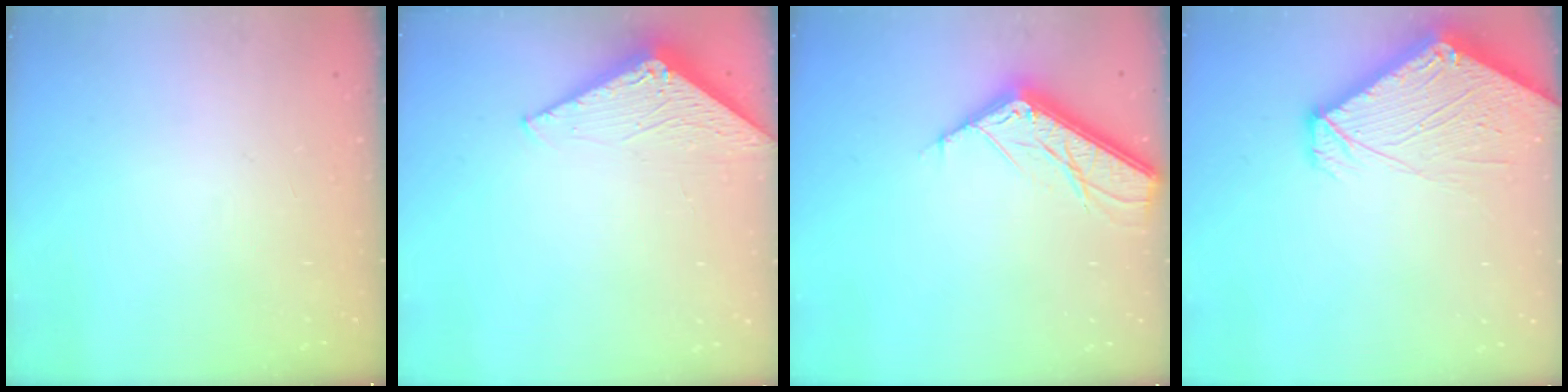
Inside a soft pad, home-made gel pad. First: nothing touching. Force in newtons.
{"total": 3.2, "press": 3.2, "slide": 0.3}
{"total": 12.1, "press": 12.1, "slide": 0.8}
{"total": 7.8, "press": 7.7, "slide": 1.1}